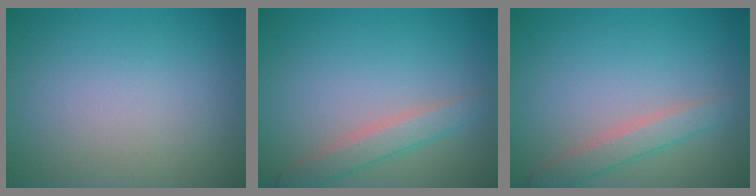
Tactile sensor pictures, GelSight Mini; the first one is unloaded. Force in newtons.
{"total": 2.4, "press": 2.4, "slide": 0.1}
{"total": 2.4, "press": 2.4, "slide": 0.1}